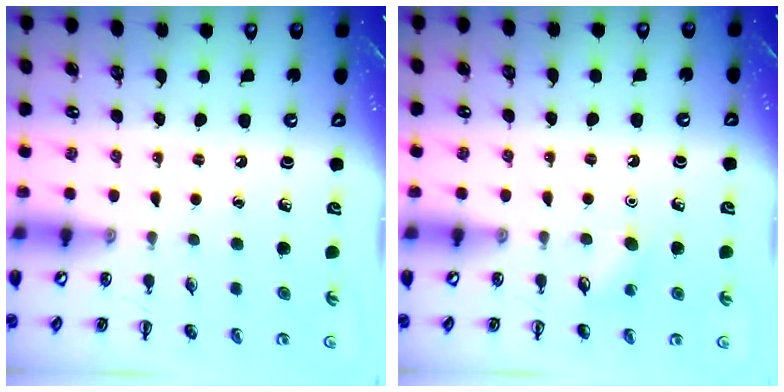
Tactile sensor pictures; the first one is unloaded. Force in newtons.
{"total": 3.4, "press": 3.3, "slide": 0.7}